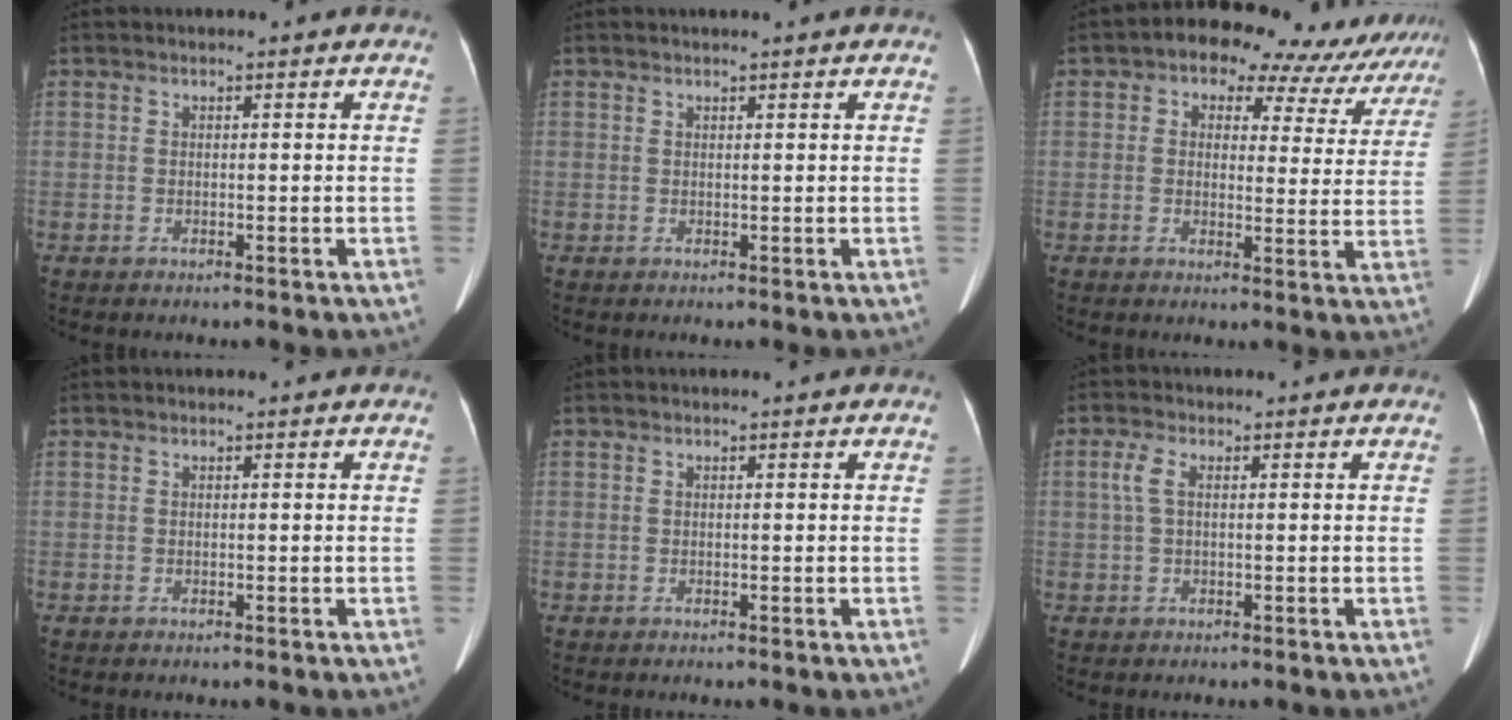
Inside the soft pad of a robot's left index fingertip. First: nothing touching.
{"total": 1.4, "force": [1.2, -0.3, 0.6], "torque": [-0.004, 0.012, 0.021]}
{"total": 14.1, "force": [10.7, 7.3, 5.5], "torque": [-0.049, 0.033, 0.107]}
{"total": 0.0}
{"total": 0.0}
{"total": 2.3, "force": [0.5, 0.8, 2.0], "torque": [-0.057, 0.011, 0.013]}